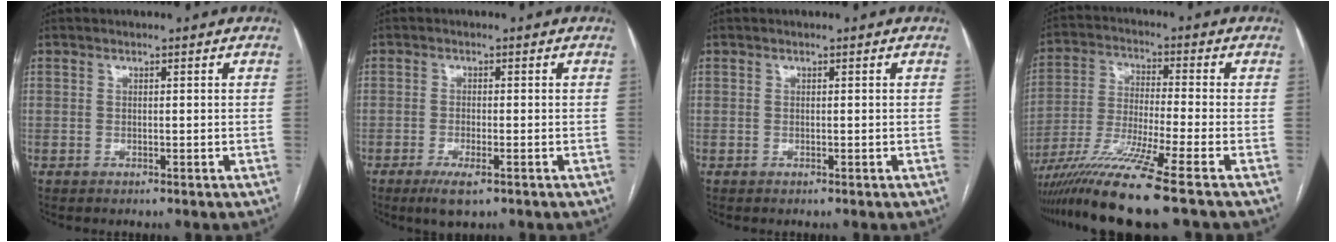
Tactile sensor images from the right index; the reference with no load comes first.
{"total": 3.9, "force": [-2.3, 0.8, 3.0], "torque": [-0.058, -0.007, -0.037]}
{"total": 0.0}
{"total": 13.3, "force": [-9.8, -2.3, 8.8], "torque": [-0.165, -0.034, -0.174]}